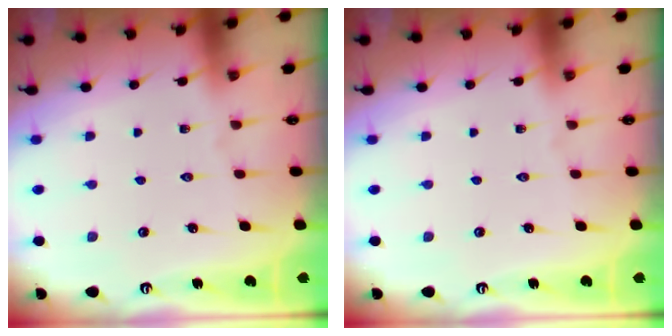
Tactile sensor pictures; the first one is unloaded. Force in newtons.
{"total": 0.0}